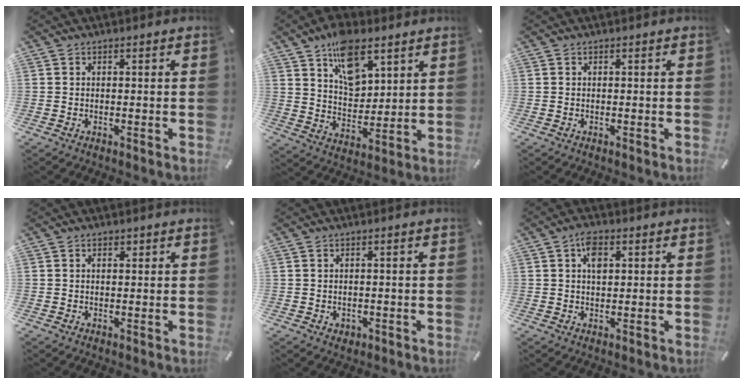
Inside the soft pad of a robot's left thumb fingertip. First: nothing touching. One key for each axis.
{"total": 11.9, "fx": 7.2, "fy": 7.3, "fz": 6.0, "tx": -0.089, "ty": -0.038, "tz": 0.130}
{"total": 0.0}
{"total": 1.3, "fx": 0.5, "fy": 0.9, "fz": 0.8, "tx": -0.008, "ty": 0.002, "tz": 0.006}
{"total": 1.2, "fx": -0.2, "fy": 1.2, "fz": 0.3, "tx": -0.007, "ty": 0.006, "tz": -0.006}
{"total": 4.3, "fx": 1.4, "fy": 2.6, "fz": 3.1, "tx": -0.052, "ty": 0.001, "tz": 0.021}